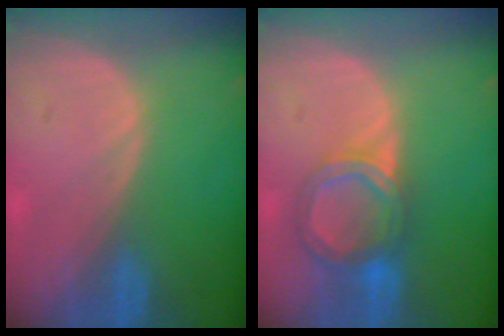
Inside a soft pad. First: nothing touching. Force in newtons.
{"total": 6.5, "press": 5.7, "slide": 3.1}